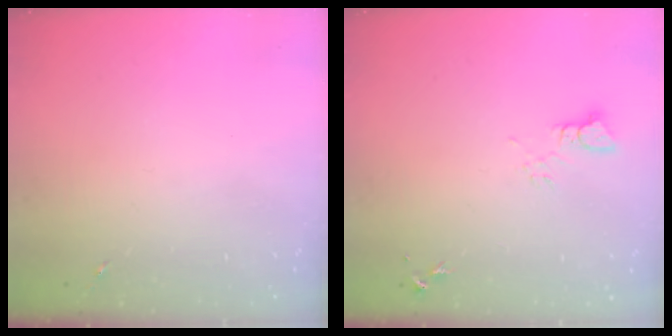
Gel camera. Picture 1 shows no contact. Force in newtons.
{"total": 4.0, "press": 3.9, "slide": 0.3}